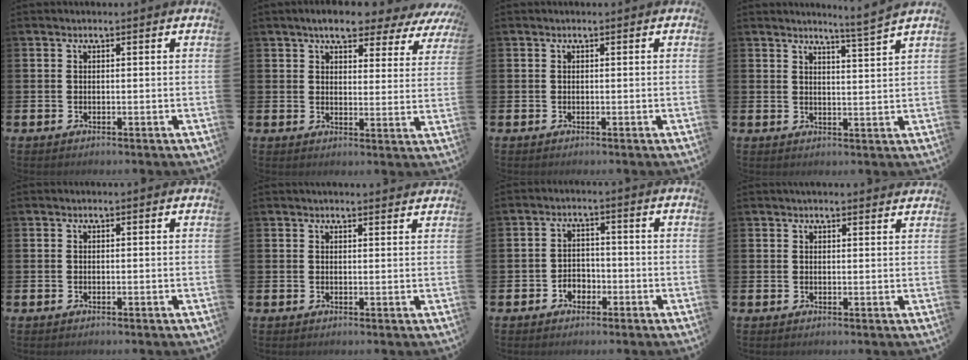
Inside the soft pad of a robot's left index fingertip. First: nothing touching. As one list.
[{"total": 6.5, "force": [5.7, 1.8, 2.4], "torque": [-0.054, -0.029, 0.097]}, {"total": 0.0}, {"total": 4.5, "force": [4.2, -1.1, 1.0], "torque": [-0.017, -0.028, 0.072]}, {"total": 0.0}, {"total": 1.4, "force": [1.4, 0.2, 0.1], "torque": [0.005, -0.006, 0.024]}, {"total": 2.6, "force": [-1.6, 1.9, 0.8], "torque": [-0.017, 0.006, -0.036]}, {"total": 1.7, "force": [1.7, 0.2, 0.1], "torque": [0.007, -0.006, 0.029]}]